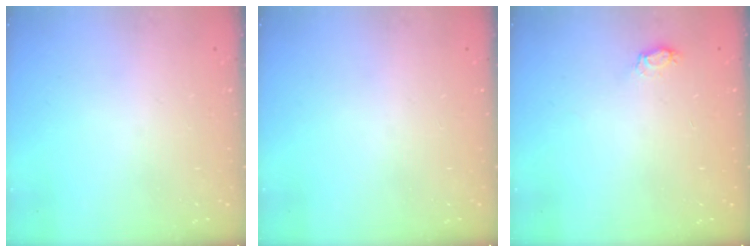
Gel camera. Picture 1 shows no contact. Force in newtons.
{"total": 0.0}
{"total": 4.7, "press": 4.4, "slide": 1.5}